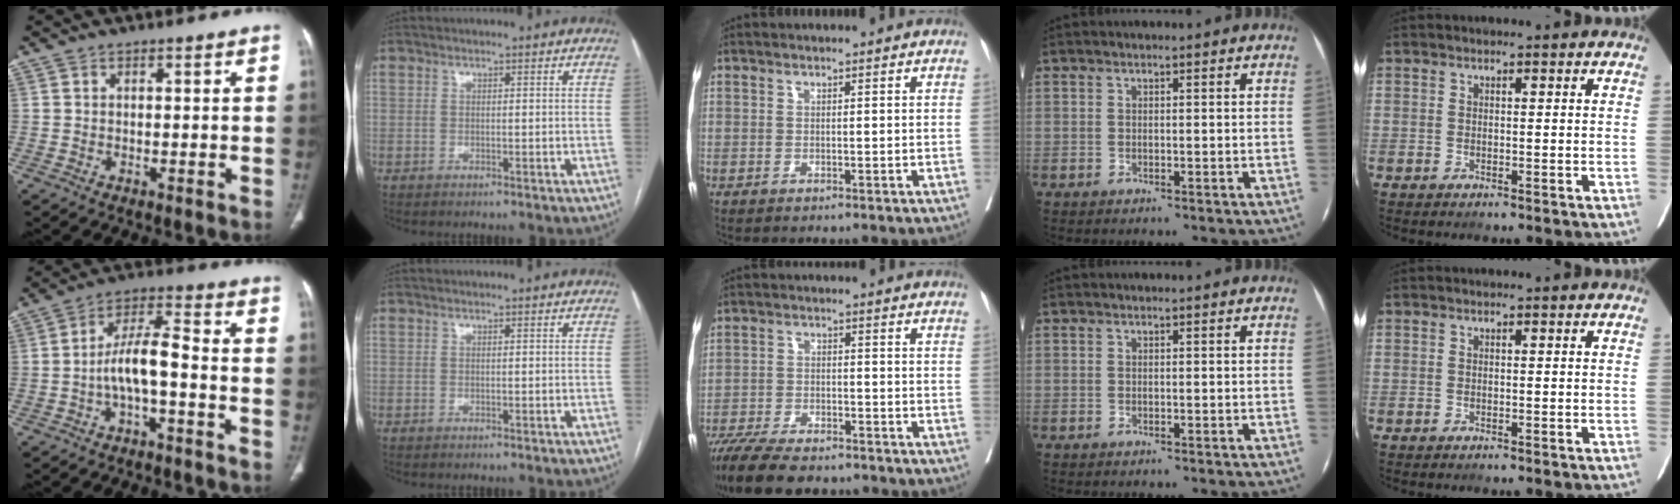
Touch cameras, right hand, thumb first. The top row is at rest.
{"thumb": {"total": 7.9, "force": [-2.4, 2.5, 7.1], "torque": [-0.137, 0.042, -0.047]}, "middle": {"total": 13.0, "force": [-11.0, 3.2, 6.2], "torque": [-0.106, -0.016, -0.174]}}